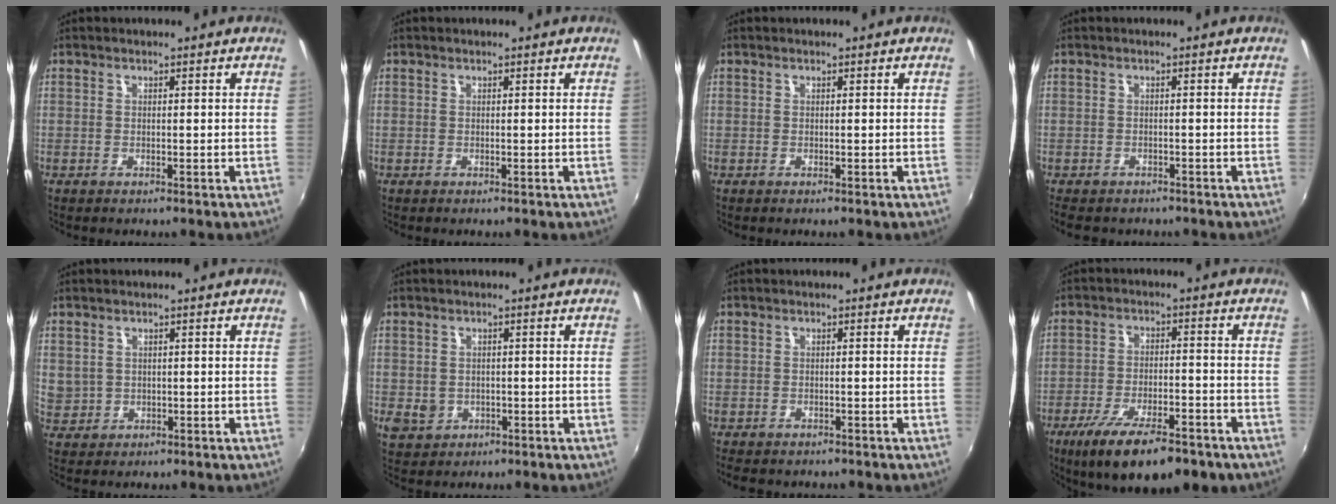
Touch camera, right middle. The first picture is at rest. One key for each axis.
{"total": 0.0}
{"total": 0.0}
{"total": 5.9, "fx": -4.8, "fy": 2.3, "fz": 2.4, "tx": -0.059, "ty": -0.029, "tz": -0.068}
{"total": 5.4, "fx": 0.8, "fy": 5.0, "fz": 1.7, "tx": -0.040, "ty": 0.005, "tz": 0.025}
{"total": 4.6, "fx": -1.0, "fy": 4.1, "fz": 1.9, "tx": -0.039, "ty": -0.005, "tz": -0.008}
{"total": 3.7, "fx": -3.0, "fy": 1.5, "fz": 1.4, "tx": -0.036, "ty": -0.022, "tz": -0.041}
{"total": 16.1, "fx": -10.9, "fy": 5.4, "fz": 10.6, "tx": -0.200, "ty": -0.042, "tz": -0.167}